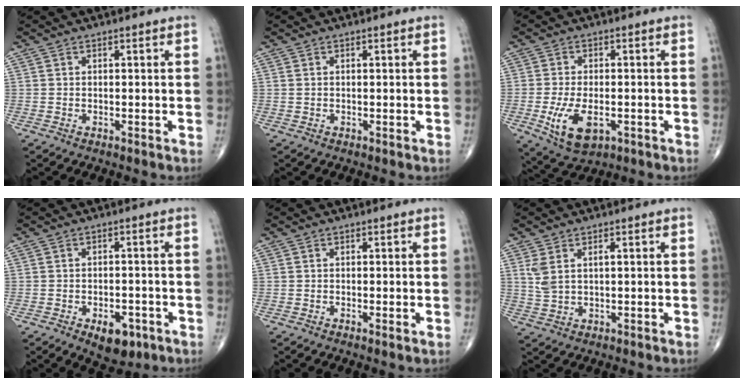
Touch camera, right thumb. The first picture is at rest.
{"total": 0.0}
{"total": 9.0, "force": [-2.7, 4.7, 7.2], "torque": [-0.137, -0.006, -0.034]}
{"total": 6.5, "force": [-3.2, 3.6, 4.3], "torque": [-0.044, 0.011, -0.037]}
{"total": 0.6, "force": [-0.2, 0.0, 0.6], "torque": [-0.016, -0.004, -0.004]}
{"total": 3.9, "force": [1.4, 1.9, 3.2], "torque": [-0.071, 0.006, 0.036]}